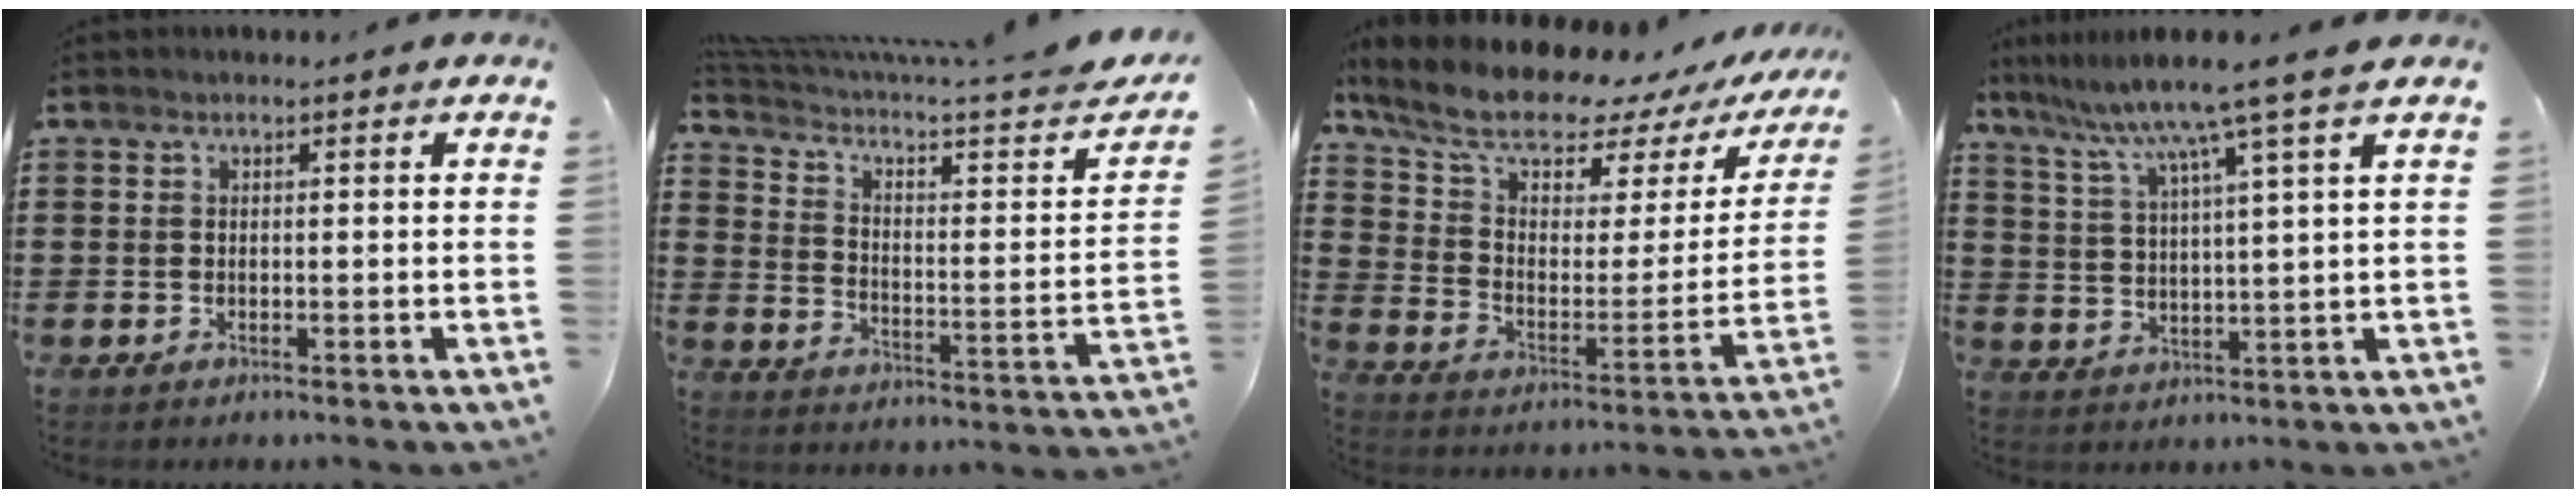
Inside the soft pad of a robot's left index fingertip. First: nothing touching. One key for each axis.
{"total": 3.9, "fx": 2.8, "fy": 0.3, "fz": 2.8, "tx": -0.064, "ty": -0.045, "tz": 0.037}
{"total": 10.7, "fx": 9.0, "fy": 2.9, "fz": 5.0, "tx": -0.125, "ty": -0.063, "tz": 0.155}
{"total": 7.7, "fx": 5.8, "fy": -1.4, "fz": 4.8, "tx": -0.118, "ty": -0.036, "tz": 0.089}